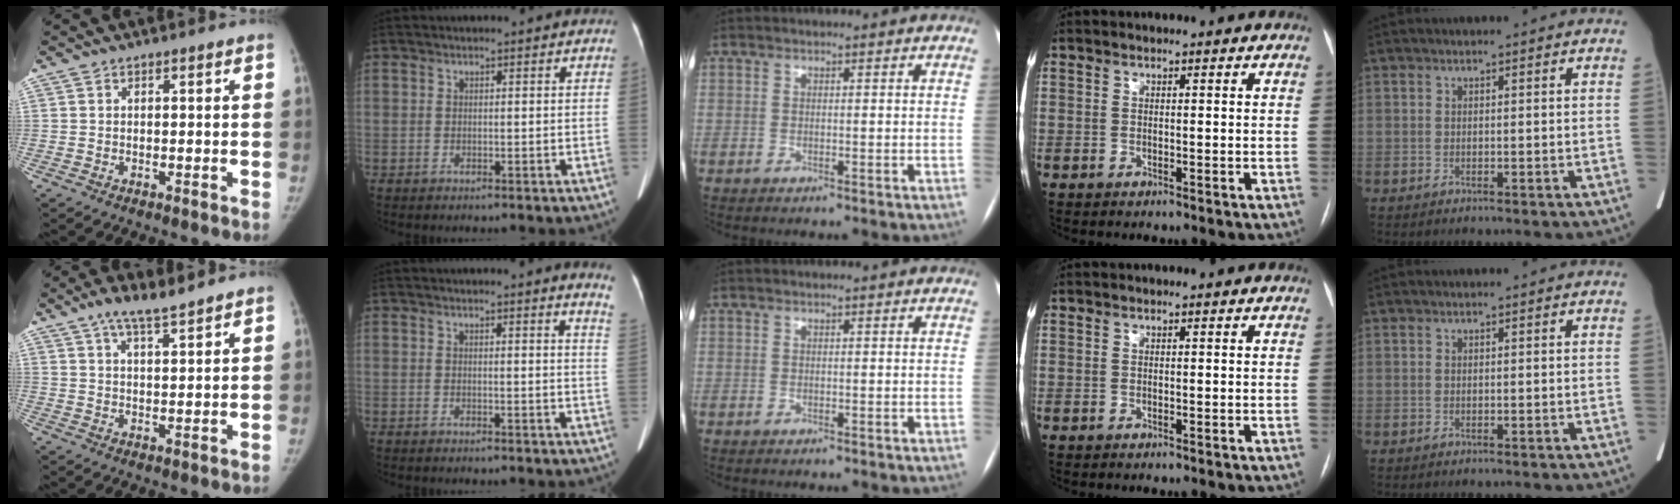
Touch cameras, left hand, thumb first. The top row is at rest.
{"thumb": {"total": 6.6, "force": [5.0, 1.4, 4.0], "torque": [-0.068, -0.019, 0.089]}, "index": {"total": 5.7, "force": [5.4, -0.8, 1.7], "torque": [-0.016, -0.040, 0.029]}}